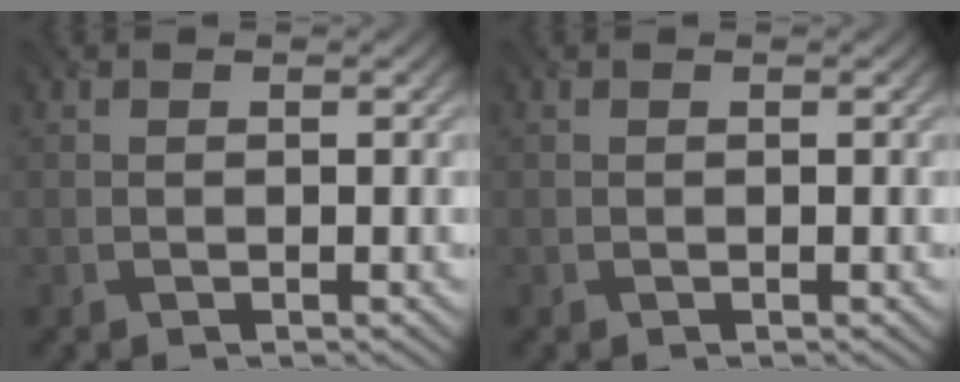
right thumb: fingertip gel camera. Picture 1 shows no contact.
{"total": 0.0}